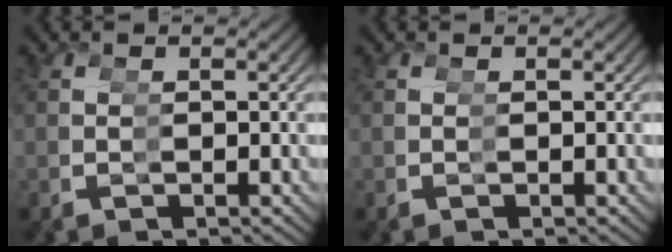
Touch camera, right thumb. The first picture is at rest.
{"total": 0.0}